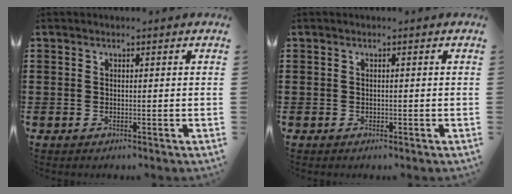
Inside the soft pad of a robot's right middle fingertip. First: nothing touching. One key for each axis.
{"total": 0.0}